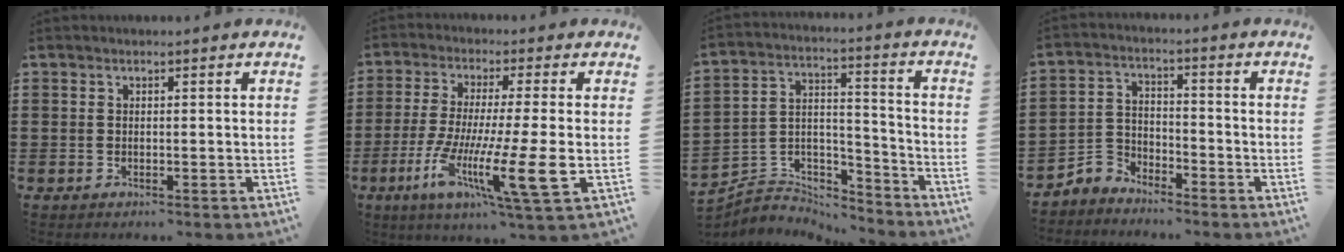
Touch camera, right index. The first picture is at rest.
{"total": 12.4, "force": [-4.3, 0.8, 11.6], "torque": [-0.237, -0.018, -0.085]}
{"total": 4.9, "force": [-4.4, 2.1, 0.5], "torque": [-0.019, 0.002, -0.090]}
{"total": 4.1, "force": [-3.8, 1.4, 0.2], "torque": [-0.026, -0.003, -0.086]}